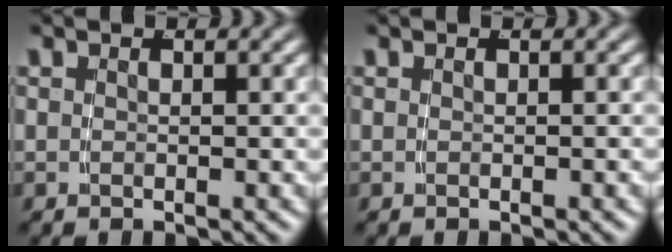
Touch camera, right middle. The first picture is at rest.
{"total": 0.0}